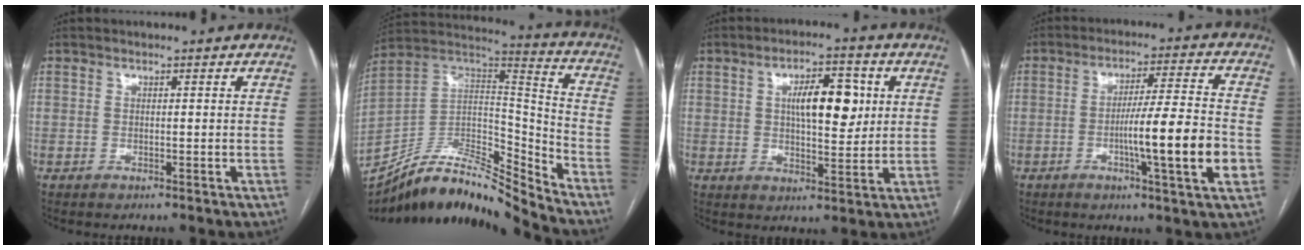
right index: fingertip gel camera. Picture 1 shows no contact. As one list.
[{"total": 18.3, "force": [-17.6, 1.2, 5.0], "torque": [-0.075, 0.059, -0.304]}, {"total": 9.1, "force": [2.2, 3.4, 8.1], "torque": [-0.129, 0.014, 0.035]}, {"total": 12.4, "force": [-3.1, -0.4, 12.0], "torque": [-0.193, -0.005, -0.055]}]